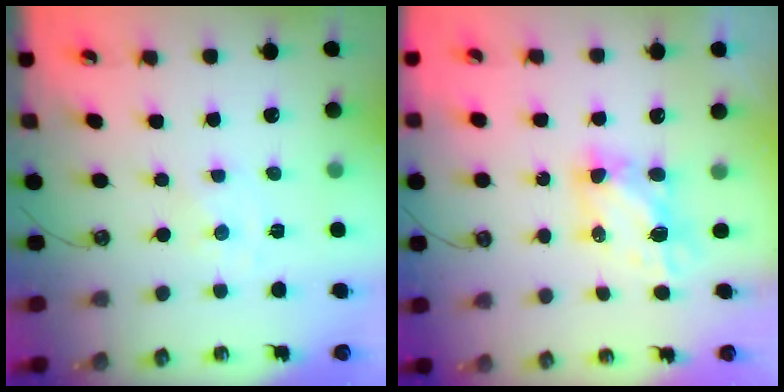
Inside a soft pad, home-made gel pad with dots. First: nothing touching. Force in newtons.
{"total": 5.9, "press": 5.9, "slide": 0.3}